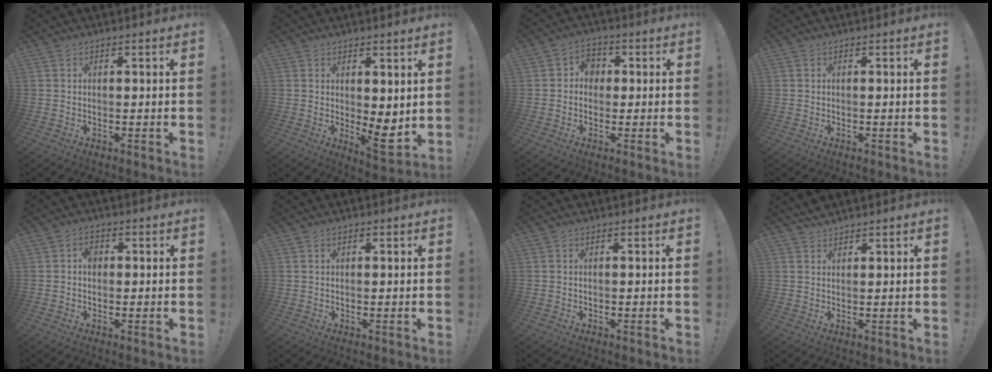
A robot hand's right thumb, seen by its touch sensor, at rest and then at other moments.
{"total": 6.2, "force": [0.6, 2.7, 5.6], "torque": [-0.055, -0.028, 0.016]}
{"total": 5.1, "force": [0.1, 4.7, 2.0], "torque": [-0.030, 0.009, 0.003]}
{"total": 0.0}
{"total": 3.0, "force": [0.2, 2.3, 1.9], "torque": [-0.019, 0.000, 0.000]}
{"total": 0.9, "force": [0.6, 0.4, 0.5], "torque": [-0.003, -0.001, 0.010]}
{"total": 0.0}
{"total": 2.4, "force": [2.3, 0.5, 0.3], "torque": [-0.008, -0.014, 0.046]}